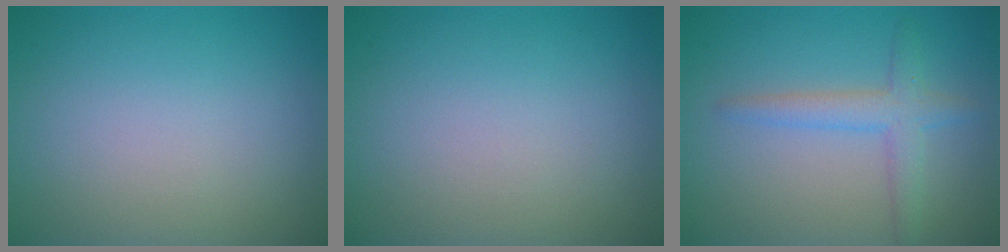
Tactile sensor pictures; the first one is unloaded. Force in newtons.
{"total": 0.0}
{"total": 2.8, "press": 2.8, "slide": 0.1}